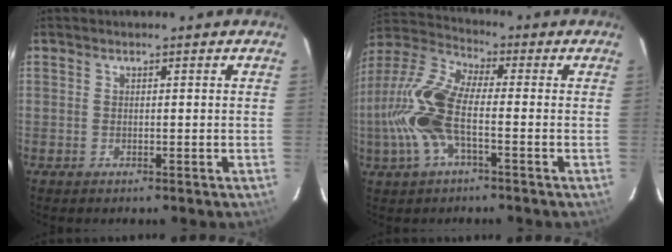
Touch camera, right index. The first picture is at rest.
{"total": 14.6, "force": [-3.1, 5.1, 13.3], "torque": [-0.293, 0.004, -0.068]}